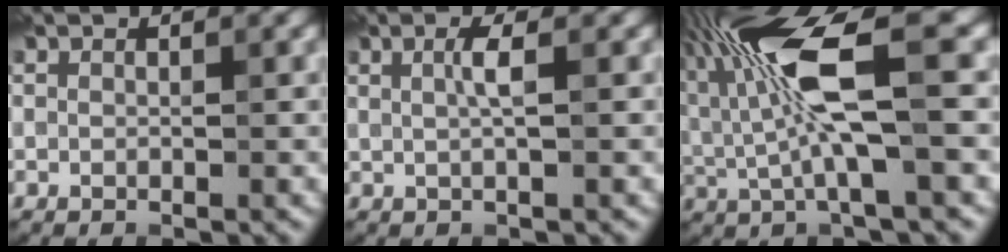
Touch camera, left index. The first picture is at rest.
{"total": 1.8, "force": [0.4, 0.4, 1.8], "torque": [-0.034, 0.002, 0.004]}
{"total": 10.3, "force": [1.7, 2.5, 9.8], "torque": [-0.196, 0.008, 0.028]}